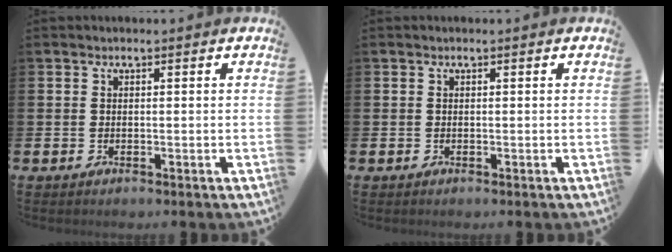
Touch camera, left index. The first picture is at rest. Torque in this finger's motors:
{"motor_torque": [-0.02, 0.02, -0.02, 0.01]}